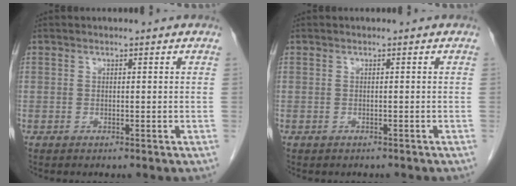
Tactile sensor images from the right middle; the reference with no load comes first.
{"total": 1.4, "force": [-1.2, 0.6, 0.3], "torque": [-0.014, 0.000, -0.014]}